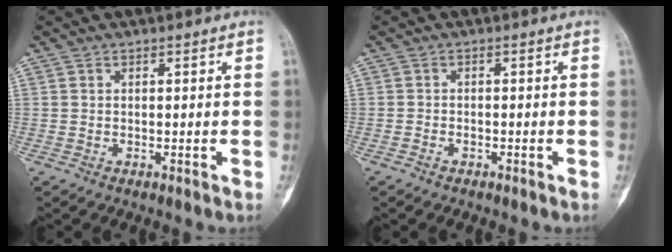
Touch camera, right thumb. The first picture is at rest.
{"total": 0.9, "force": [-0.7, 0.5, 0.3], "torque": [-0.005, 0.005, -0.014]}